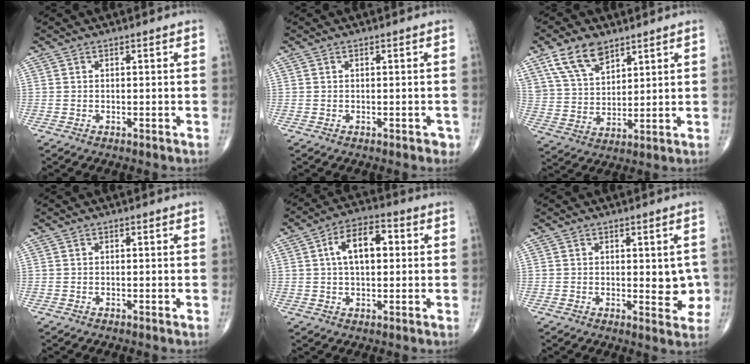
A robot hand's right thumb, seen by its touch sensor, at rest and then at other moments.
{"total": 1.2, "force": [-0.5, 0.8, 0.8], "torque": [0.002, 0.002, -0.007]}
{"total": 10.5, "force": [6.8, 5.7, 5.7], "torque": [-0.094, -0.026, 0.140]}
{"total": 0.0}
{"total": 9.9, "force": [1.9, 5.4, 8.1], "torque": [-0.125, 0.019, 0.024]}
{"total": 6.0, "force": [-0.2, 2.7, 5.3], "torque": [-0.039, -0.008, 0.001]}